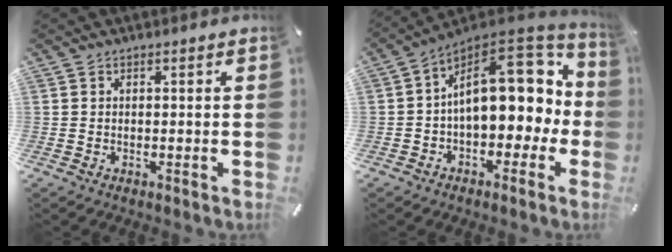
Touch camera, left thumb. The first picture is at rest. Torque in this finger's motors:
{"motor_torque": [1.25, 3.20, 0.70, 0.25, 0.27]}